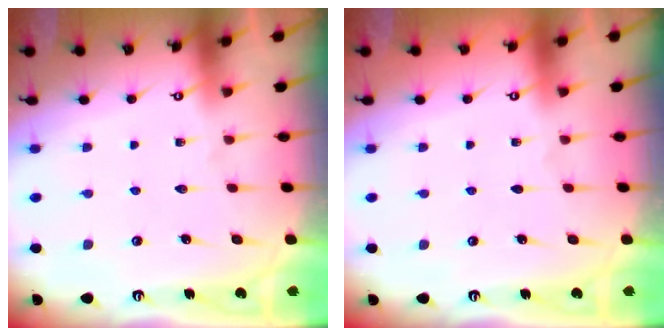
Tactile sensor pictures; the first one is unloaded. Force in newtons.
{"total": 0.0}